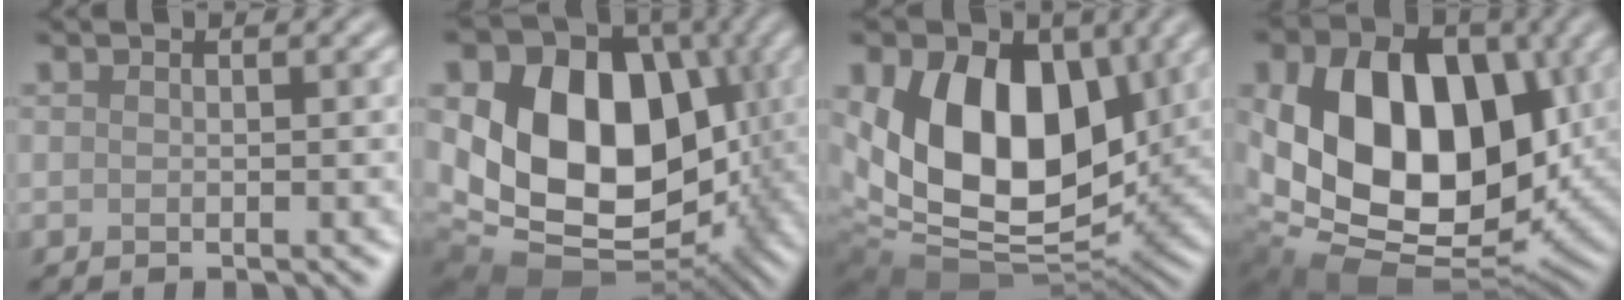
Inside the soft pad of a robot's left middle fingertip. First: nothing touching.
{"total": 17.3, "force": [1.1, 12.8, 11.6], "torque": [-0.188, -0.020, 0.026]}
{"total": 14.6, "force": [2.6, 9.5, 10.8], "torque": [-0.190, -0.011, 0.042]}
{"total": 15.3, "force": [1.6, 10.6, 10.9], "torque": [-0.177, -0.005, 0.024]}